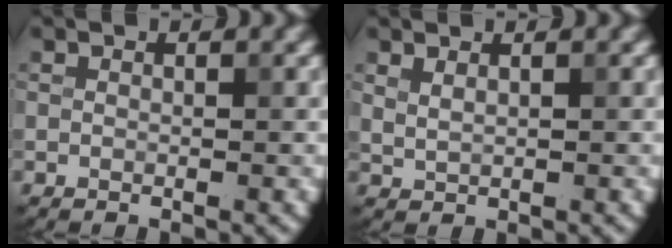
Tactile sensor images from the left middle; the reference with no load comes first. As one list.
[{"total": 0.9, "force": [0.8, 0.3, 0.4], "torque": [-0.010, -0.002, 0.019]}]